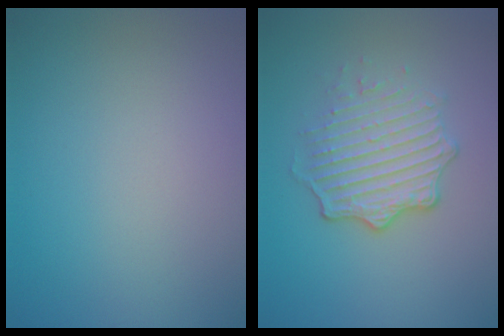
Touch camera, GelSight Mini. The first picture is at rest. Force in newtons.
{"total": 4.7, "press": 3.4, "slide": 3.2}